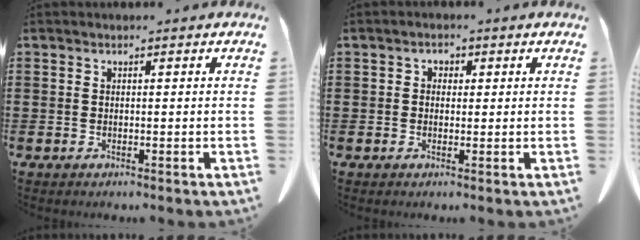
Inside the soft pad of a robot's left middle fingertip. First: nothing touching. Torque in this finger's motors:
{"motor_torque": [-0.24, 0.40, 0.00, 0.00]}